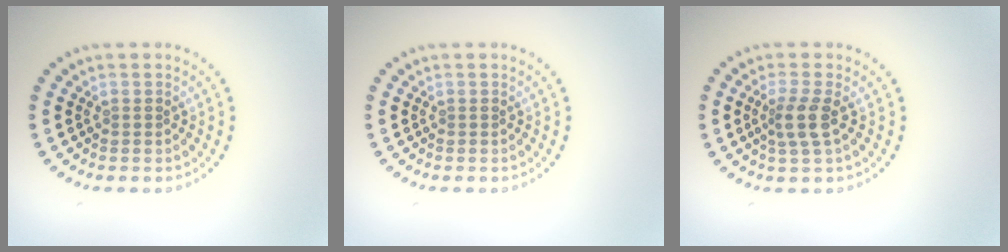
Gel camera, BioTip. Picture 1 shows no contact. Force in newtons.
{"total": 0.0}
{"total": 2.5, "press": 1.9, "slide": 1.6}